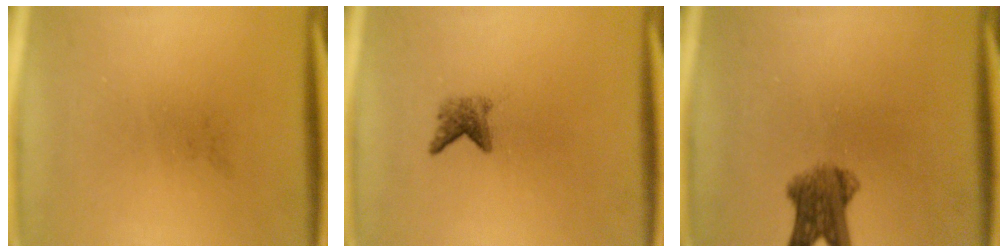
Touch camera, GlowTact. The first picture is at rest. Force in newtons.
{"total": 2.1}
{"total": 5.7}